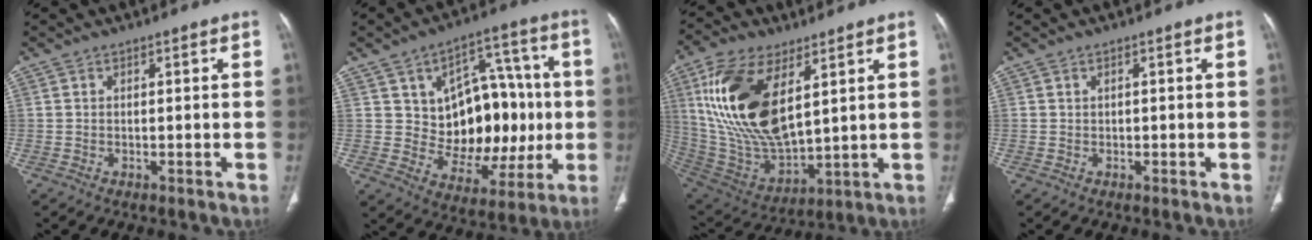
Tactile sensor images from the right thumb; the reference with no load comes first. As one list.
[{"total": 19.5, "force": [1.1, 12.7, 14.7], "torque": [-0.143, 0.019, 0.034]}, {"total": 22.2, "force": [7.5, 10.7, 17.9], "torque": [-0.344, -0.032, 0.151]}, {"total": 0.0}]